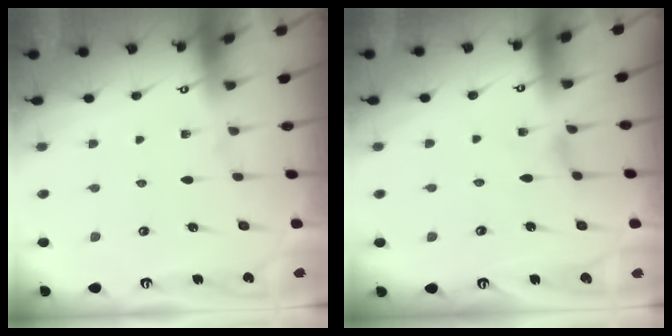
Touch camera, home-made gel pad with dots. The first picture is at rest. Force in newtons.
{"total": 0.0}